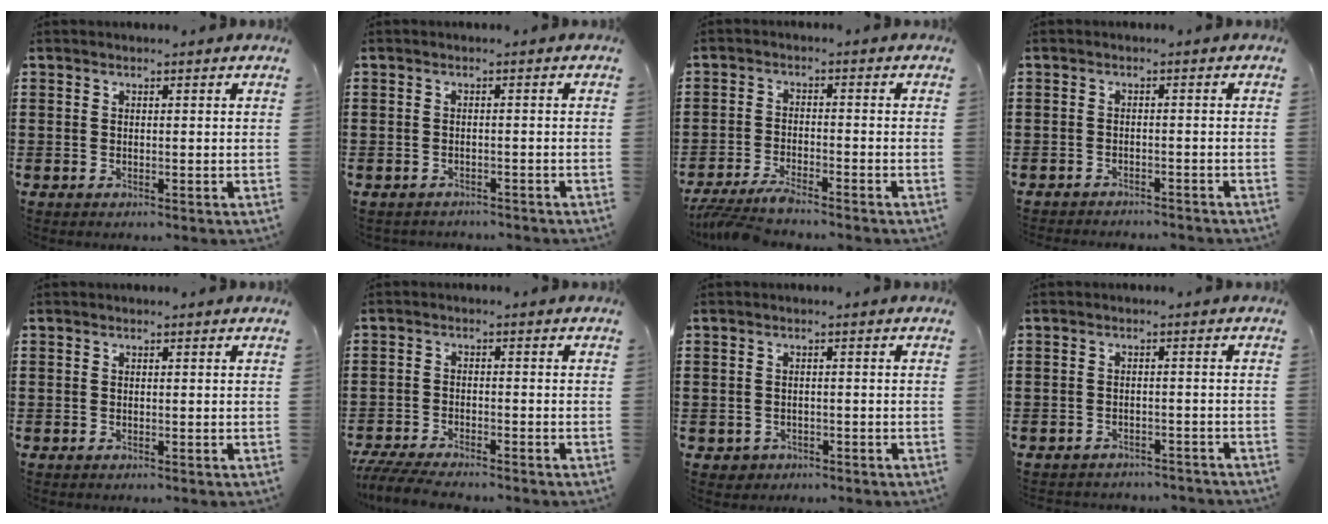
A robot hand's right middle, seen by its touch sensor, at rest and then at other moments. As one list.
[{"total": 1.0, "force": [-1.0, 0.1, 0.0], "torque": [-0.004, 0.001, -0.022]}, {"total": 4.1, "force": [-3.7, 0.1, 1.8], "torque": [-0.053, -0.016, -0.076]}, {"total": 1.6, "force": [-1.6, 0.0, 0.0], "torque": [-0.006, 0.001, -0.034]}, {"total": 0.0}, {"total": 4.6, "force": [-4.5, 0.3, 1.2], "torque": [-0.041, -0.011, -0.094]}, {"total": 1.0, "force": [-0.6, 0.7, 0.1], "torque": [-0.005, 0.002, -0.016]}, {"total": 2.0, "force": [-2.0, 0.3, 0.0], "torque": [-0.007, 0.000, -0.043]}]